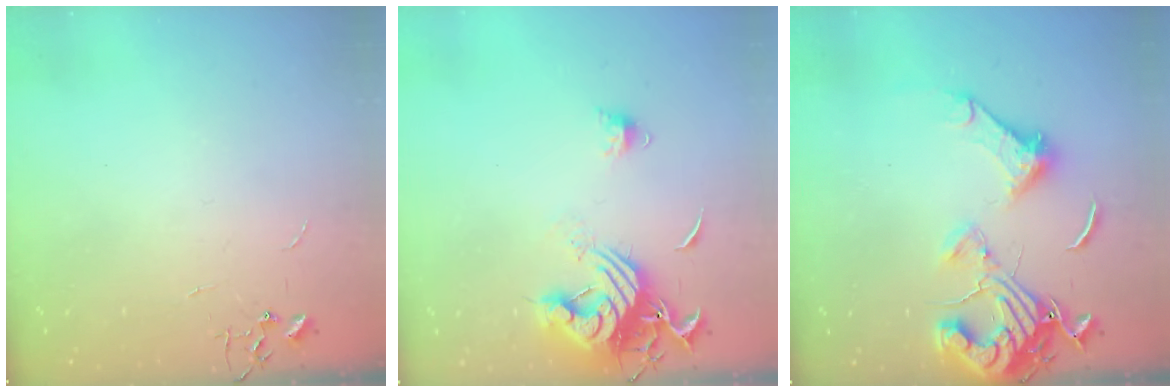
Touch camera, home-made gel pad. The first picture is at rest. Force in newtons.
{"total": 13.3, "press": 13.2, "slide": 1.5}
{"total": 16.3, "press": 16.2, "slide": 1.7}